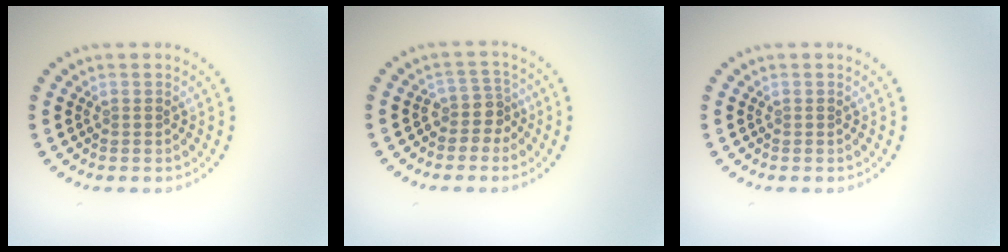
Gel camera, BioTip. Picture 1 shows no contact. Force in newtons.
{"total": 2.2, "press": 1.6, "slide": 1.5}
{"total": 0.0}